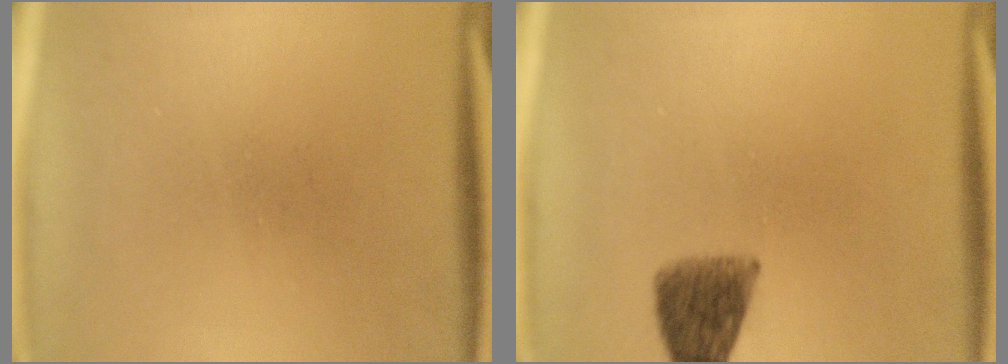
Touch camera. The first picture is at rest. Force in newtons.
{"total": 6.7}